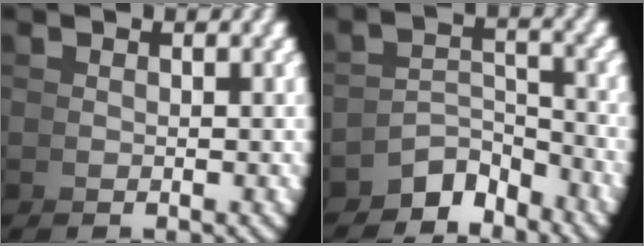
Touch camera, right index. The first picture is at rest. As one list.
[{"total": 5.3, "force": [-3.9, 2.5, 2.6], "torque": [-0.036, -0.022, -0.057]}]